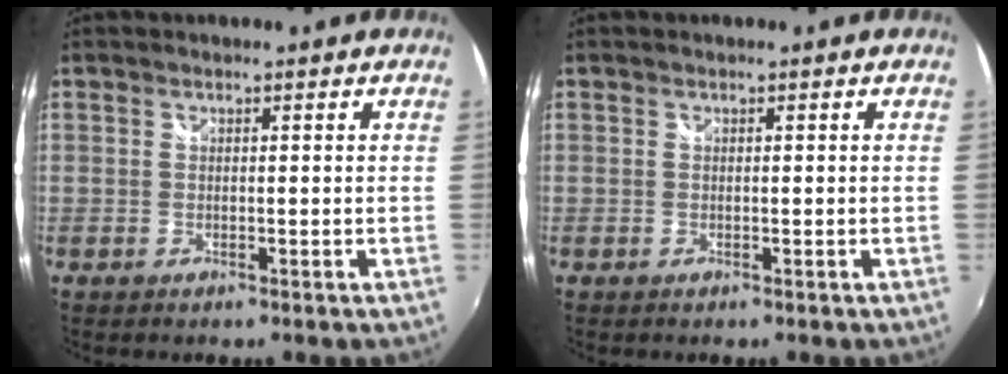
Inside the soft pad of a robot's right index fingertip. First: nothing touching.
{"total": 0.0}